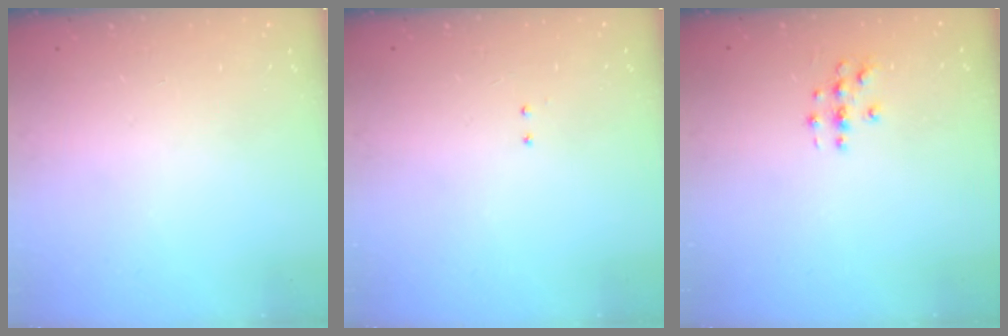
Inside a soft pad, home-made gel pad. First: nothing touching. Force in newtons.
{"total": 2.0, "press": 2.0, "slide": 0.4}
{"total": 3.0, "press": 3.0, "slide": 0.3}